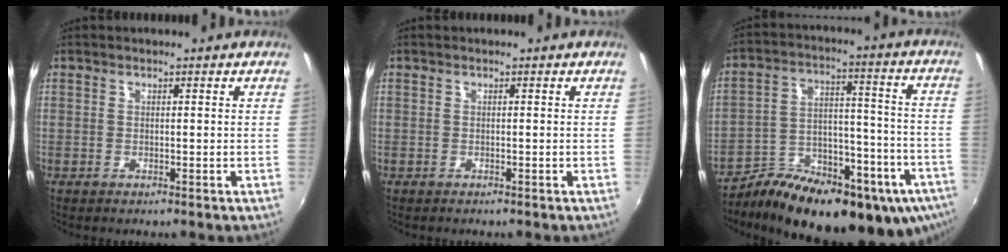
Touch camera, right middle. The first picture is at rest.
{"total": 0.0}
{"total": 27.0, "force": [-17.2, 11.4, 17.4], "torque": [-0.261, -0.011, -0.237]}